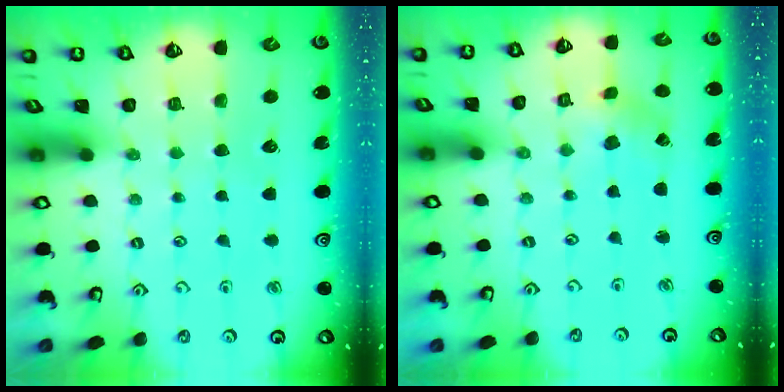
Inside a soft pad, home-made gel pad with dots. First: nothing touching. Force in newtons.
{"total": 1.2, "press": 1.2, "slide": 0.2}